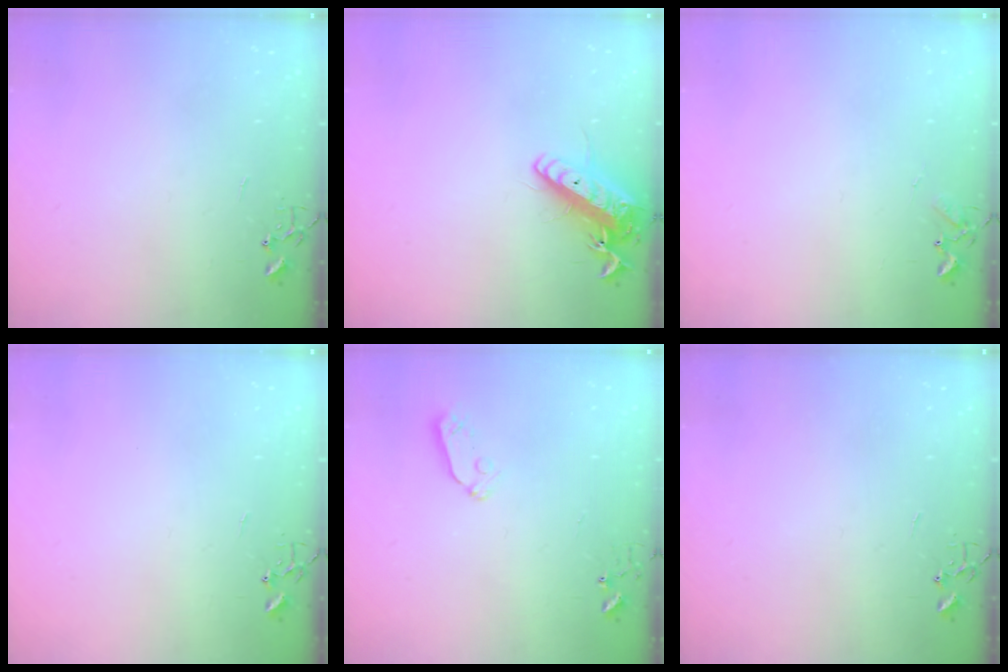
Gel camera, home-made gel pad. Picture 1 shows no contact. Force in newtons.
{"total": 13.9, "press": 13.7, "slide": 2.5}
{"total": 4.5, "press": 4.5, "slide": 0.5}
{"total": 0.0}
{"total": 5.0, "press": 4.9, "slide": 1.1}
{"total": 0.0}